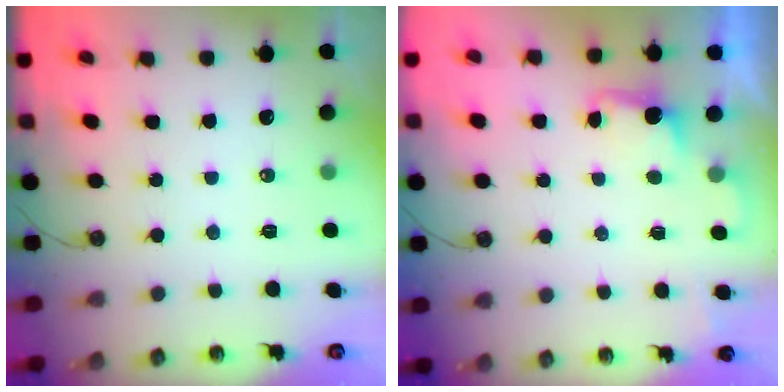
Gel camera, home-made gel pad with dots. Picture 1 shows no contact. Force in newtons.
{"total": 1.4, "press": 1.1, "slide": 0.8}